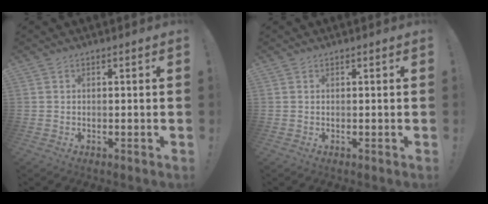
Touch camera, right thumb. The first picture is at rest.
{"total": 0.0}